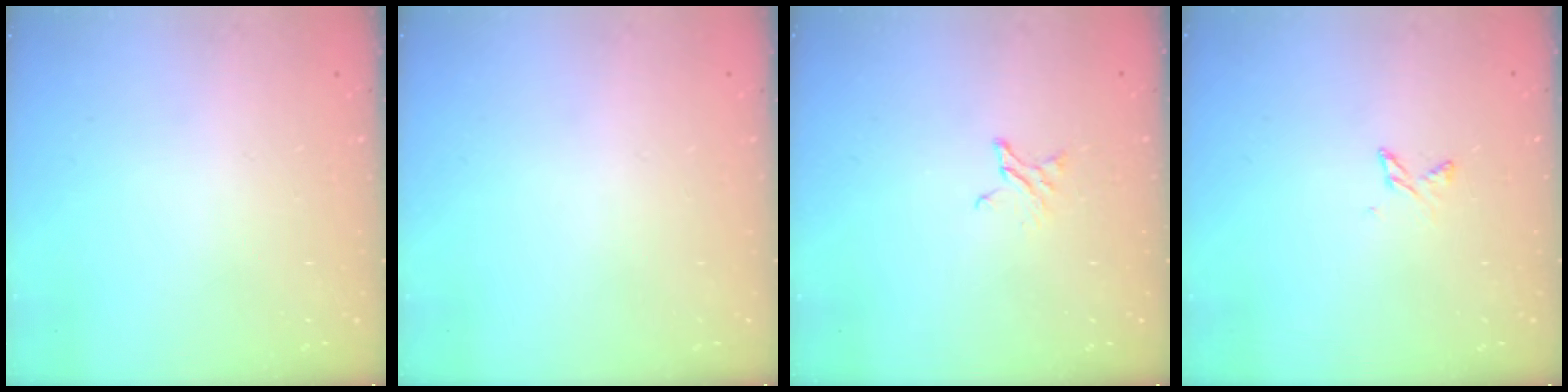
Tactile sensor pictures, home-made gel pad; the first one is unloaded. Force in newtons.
{"total": 0.0}
{"total": 2.0, "press": 2.0, "slide": 0.1}
{"total": 2.5, "press": 2.5, "slide": 0.5}